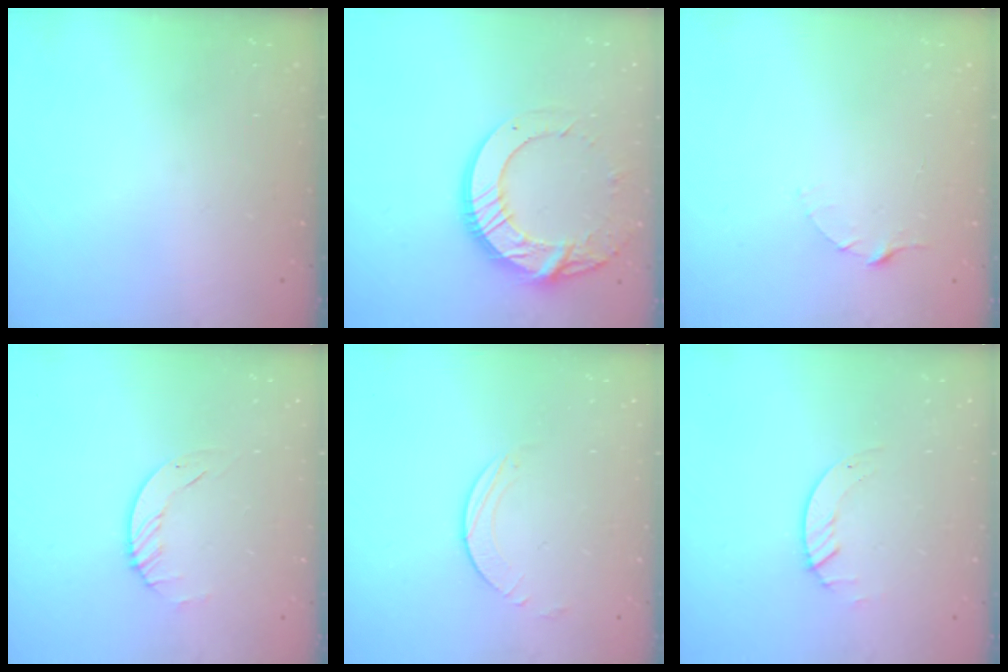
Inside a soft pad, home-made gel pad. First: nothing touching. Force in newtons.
{"total": 16.7, "press": 16.7, "slide": 1.4}
{"total": 2.5, "press": 2.5, "slide": 0.3}
{"total": 2.3, "press": 2.3, "slide": 0.3}
{"total": 3.2, "press": 3.2, "slide": 0.3}
{"total": 1.2, "press": 1.1, "slide": 0.2}